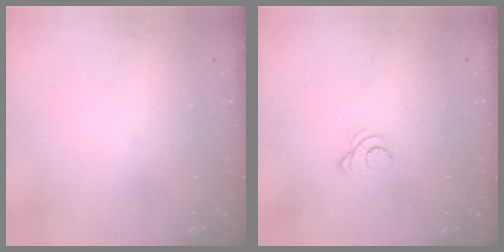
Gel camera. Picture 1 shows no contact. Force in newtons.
{"total": 3.3, "press": 3.3, "slide": 0.2}